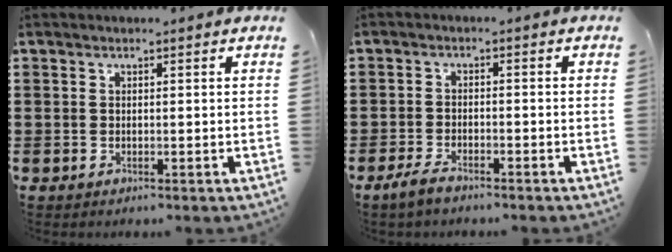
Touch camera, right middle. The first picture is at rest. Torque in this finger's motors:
{"motor_torque": [1.30, 0.47, 0.23, 0.08]}